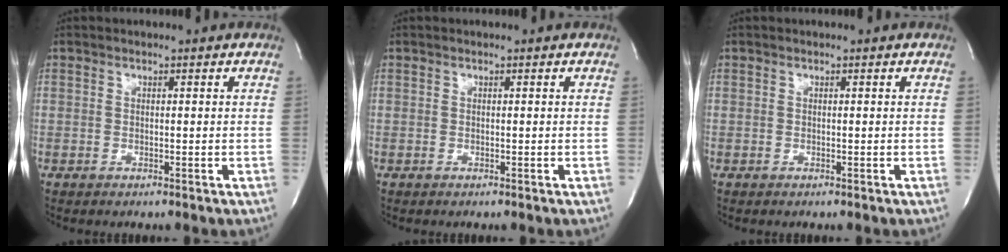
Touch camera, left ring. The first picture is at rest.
{"total": 0.0}
{"total": 0.0}